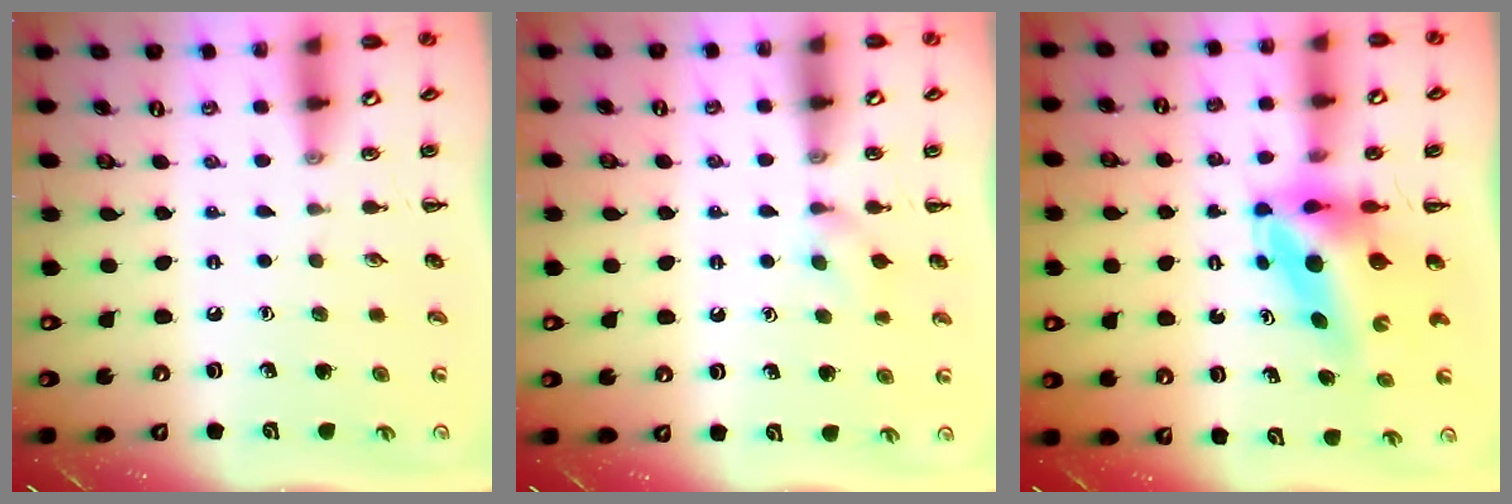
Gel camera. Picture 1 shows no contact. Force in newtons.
{"total": 3.7, "press": 3.3, "slide": 1.5}
{"total": 6.5, "press": 6.2, "slide": 2.0}